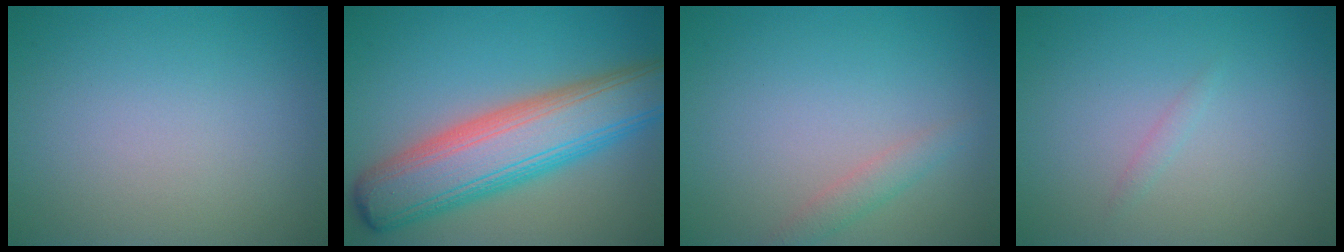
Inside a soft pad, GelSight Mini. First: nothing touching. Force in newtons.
{"total": 10.0, "press": 10.0, "slide": 0.6}
{"total": 1.5, "press": 1.5, "slide": 0.1}
{"total": 0.6, "press": 0.6, "slide": 0.0}